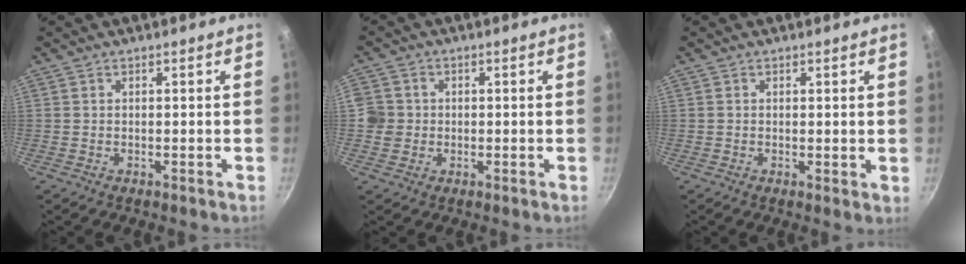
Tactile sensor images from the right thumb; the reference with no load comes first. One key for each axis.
{"total": 4.7, "fx": -0.4, "fy": 4.5, "fz": 1.3, "tx": -0.002, "ty": 0.008, "tz": -0.012}
{"total": 1.0, "fx": 0.5, "fy": 0.5, "fz": 0.8, "tx": -0.009, "ty": -0.005, "tz": 0.004}